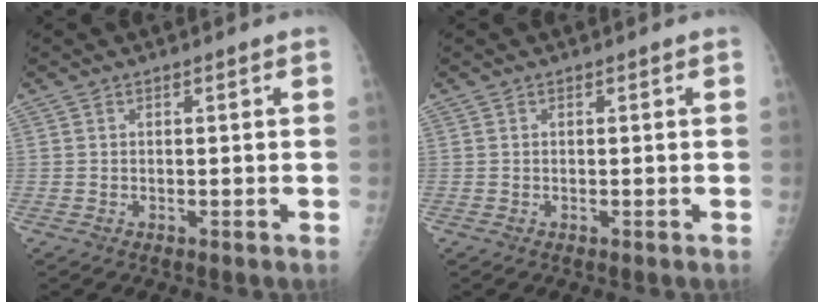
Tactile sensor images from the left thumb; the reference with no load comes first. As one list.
[{"total": 0.0}]